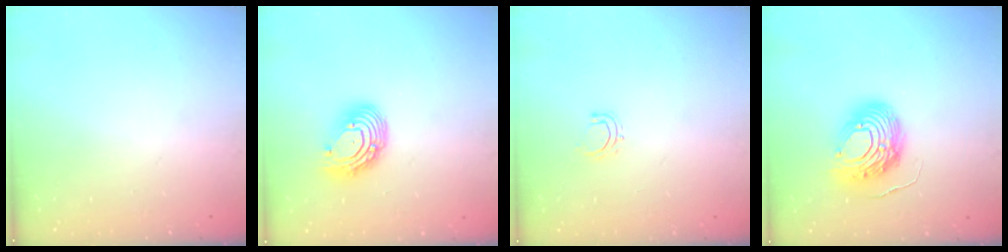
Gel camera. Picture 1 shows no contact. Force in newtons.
{"total": 10.8, "press": 10.8, "slide": 1.0}
{"total": 4.8, "press": 4.7, "slide": 0.7}
{"total": 13.4, "press": 13.4, "slide": 1.3}